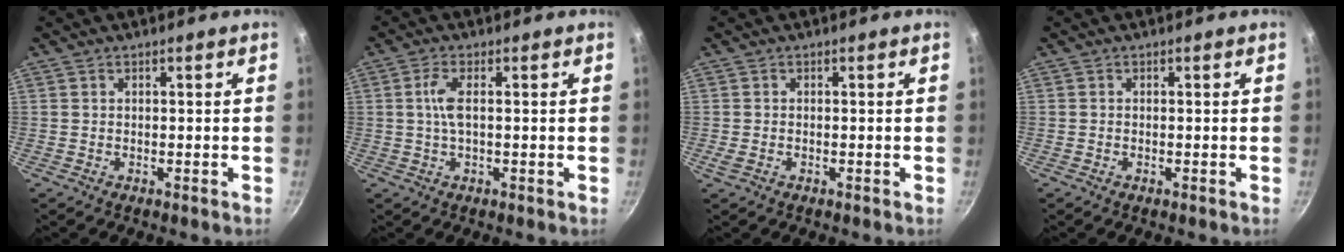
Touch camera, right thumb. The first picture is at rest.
{"total": 3.9, "force": [0.3, 1.1, 3.7], "torque": [-0.086, 0.005, 0.003]}
{"total": 1.3, "force": [-0.4, 0.7, 1.0], "torque": [-0.023, 0.001, -0.008]}
{"total": 0.0}